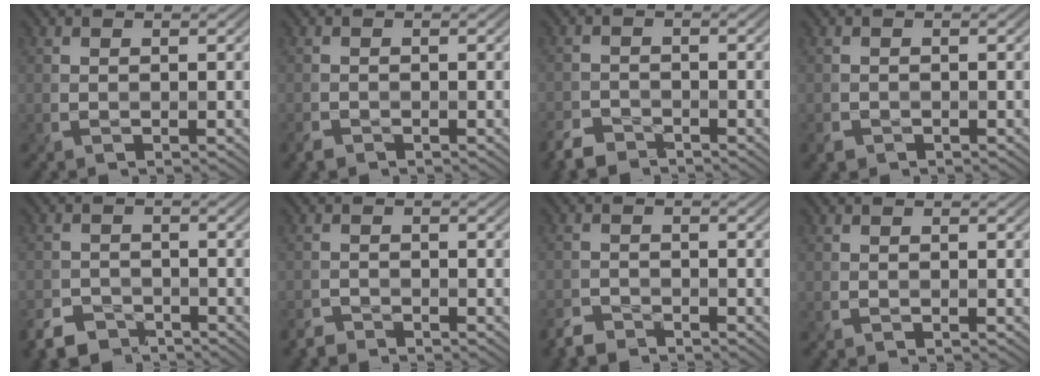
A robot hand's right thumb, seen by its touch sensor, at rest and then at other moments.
{"total": 1.4, "force": [-1.2, 0.7, 0.3], "torque": [-0.013, -0.009, -0.023]}
{"total": 3.1, "force": [-2.9, 0.9, 0.4], "torque": [-0.008, -0.007, -0.064]}
{"total": 1.3, "force": [-0.9, 0.9, 0.1], "torque": [-0.008, -0.007, -0.017]}
{"total": 3.9, "force": [-3.4, 1.8, 0.7], "torque": [-0.012, -0.009, -0.068]}
{"total": 1.8, "force": [-1.8, 0.3, -0.2], "torque": [0.004, -0.004, -0.038]}
{"total": 2.6, "force": [-2.5, 0.5, 0.1], "torque": [-0.003, -0.006, -0.056]}
{"total": 0.0}